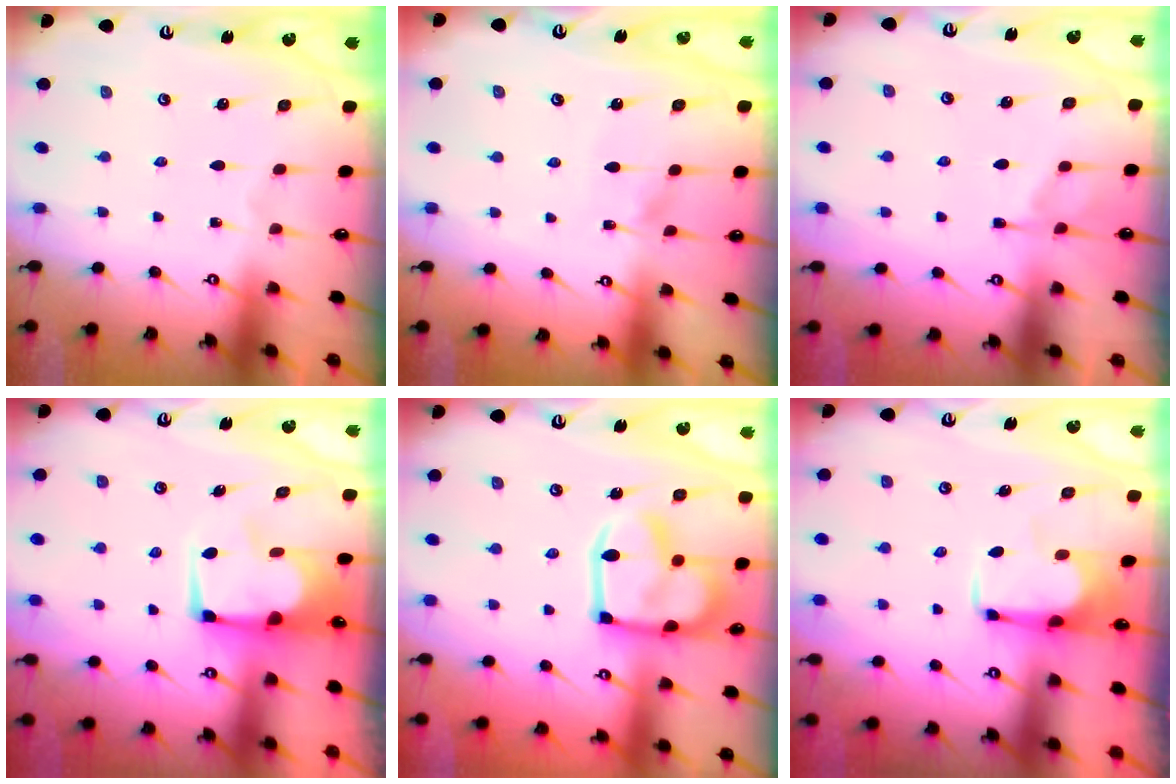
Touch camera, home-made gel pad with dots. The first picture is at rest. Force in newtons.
{"total": 4.6, "press": 4.6, "slide": 0.5}
{"total": 0.9, "press": 0.1, "slide": 0.9}
{"total": 7.6, "press": 7.6, "slide": 0.6}
{"total": 18.2, "press": 18.2, "slide": 1.0}
{"total": 1.4, "press": 1.3, "slide": 0.6}